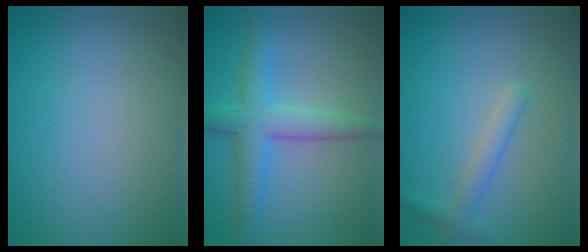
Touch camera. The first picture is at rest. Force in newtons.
{"total": 3.3, "press": 3.3, "slide": 0.2}
{"total": 1.8, "press": 1.8, "slide": 0.1}